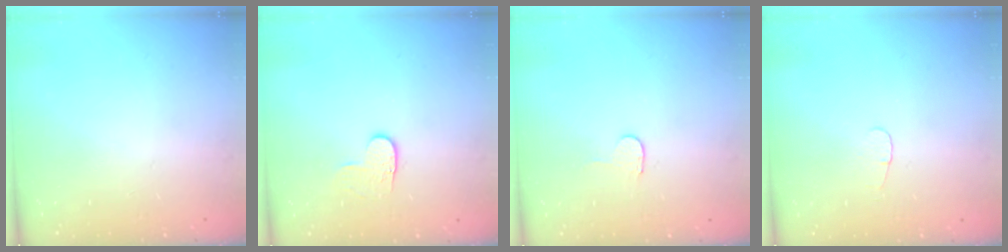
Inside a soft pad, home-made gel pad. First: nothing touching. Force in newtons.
{"total": 3.6, "press": 3.6, "slide": 0.4}
{"total": 2.3, "press": 2.3, "slide": 0.2}
{"total": 3.4, "press": 3.3, "slide": 0.4}